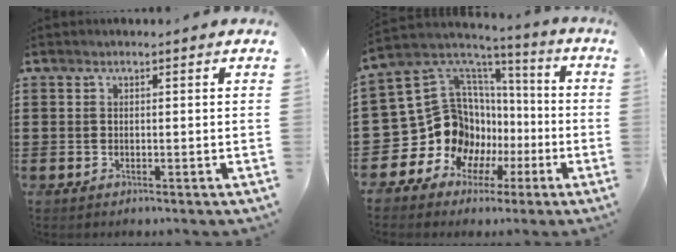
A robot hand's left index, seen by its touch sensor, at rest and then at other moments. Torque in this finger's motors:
{"motor_torque": [0.66, 0.13, 0.36, 0.04]}